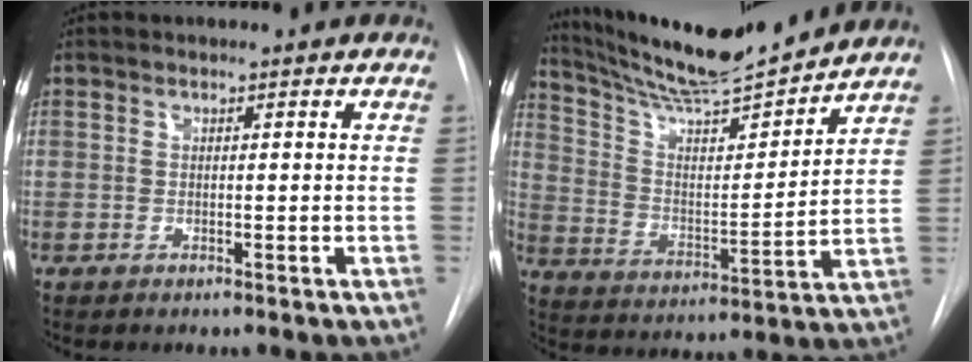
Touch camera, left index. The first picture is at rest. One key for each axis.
{"total": 15.0, "fx": 14.1, "fy": 0.6, "fz": 5.3, "tx": -0.099, "ty": -0.011, "tz": 0.241}